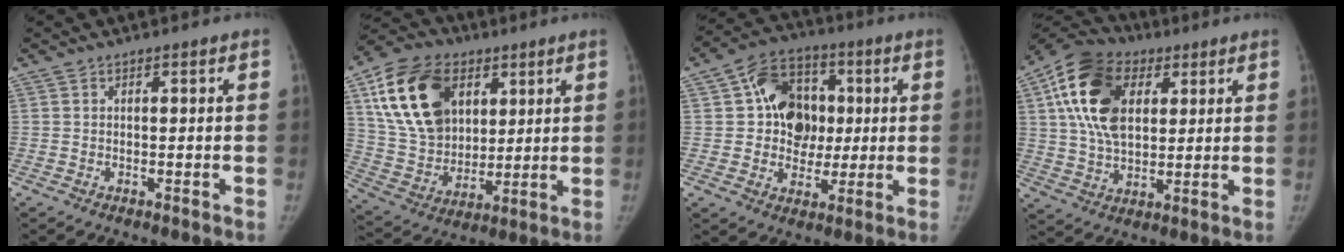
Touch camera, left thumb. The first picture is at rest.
{"total": 21.3, "force": [8.0, 14.9, 12.8], "torque": [-0.219, -0.017, 0.150]}
{"total": 13.9, "force": [2.0, 11.3, 7.9], "torque": [-0.075, 0.010, 0.029]}
{"total": 17.9, "force": [5.6, 11.4, 12.6], "torque": [-0.221, -0.002, 0.095]}